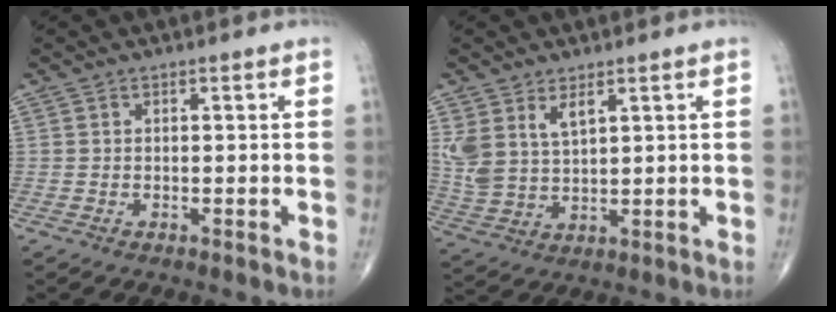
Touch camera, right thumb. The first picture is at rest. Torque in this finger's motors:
{"motor_torque": [-0.06, 0.19, 0.81, 0.81, 0.18]}